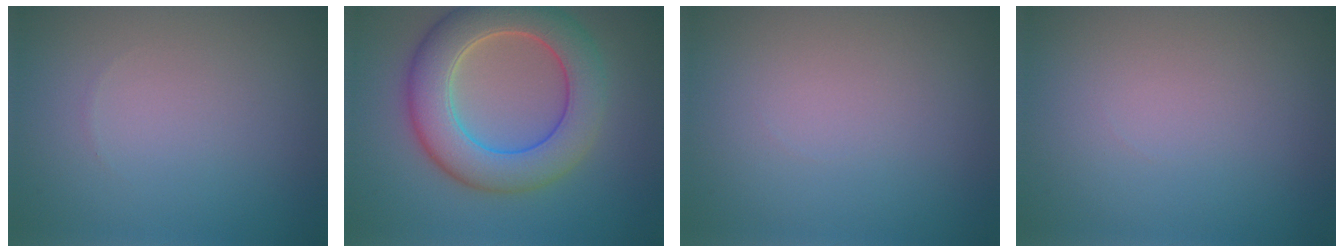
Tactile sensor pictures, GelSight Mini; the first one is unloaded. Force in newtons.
{"total": 8.1, "press": 8.1, "slide": 0.2}
{"total": 0.0}
{"total": 0.0}